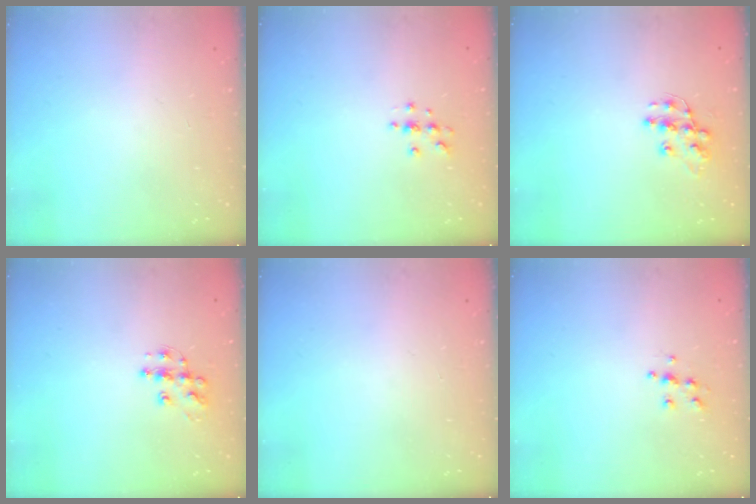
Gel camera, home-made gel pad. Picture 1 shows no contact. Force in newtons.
{"total": 3.9, "press": 3.8, "slide": 0.4}
{"total": 10.5, "press": 10.4, "slide": 0.5}
{"total": 9.8, "press": 9.8, "slide": 0.6}
{"total": 0.0}
{"total": 5.6, "press": 5.5, "slide": 0.5}